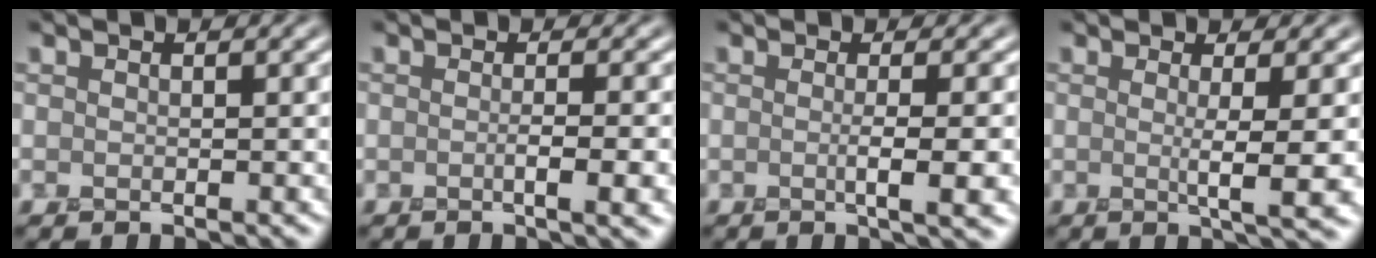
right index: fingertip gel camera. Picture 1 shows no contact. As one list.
[{"total": 3.5, "force": [-0.7, 1.0, 3.3], "torque": [-0.038, -0.001, -0.009]}, {"total": 4.2, "force": [-0.6, 1.0, 4.0], "torque": [-0.052, -0.002, -0.009]}, {"total": 4.2, "force": [-0.2, 0.6, 4.1], "torque": [-0.061, -0.005, -0.002]}]